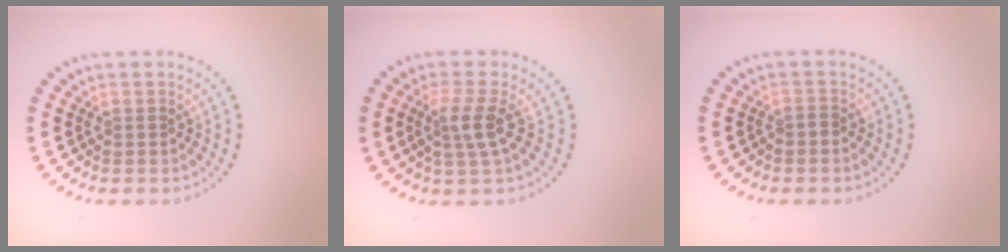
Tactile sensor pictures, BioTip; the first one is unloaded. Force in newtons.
{"total": 2.7, "press": 2.2, "slide": 1.6}
{"total": 0.5, "press": 0.2, "slide": 0.5}